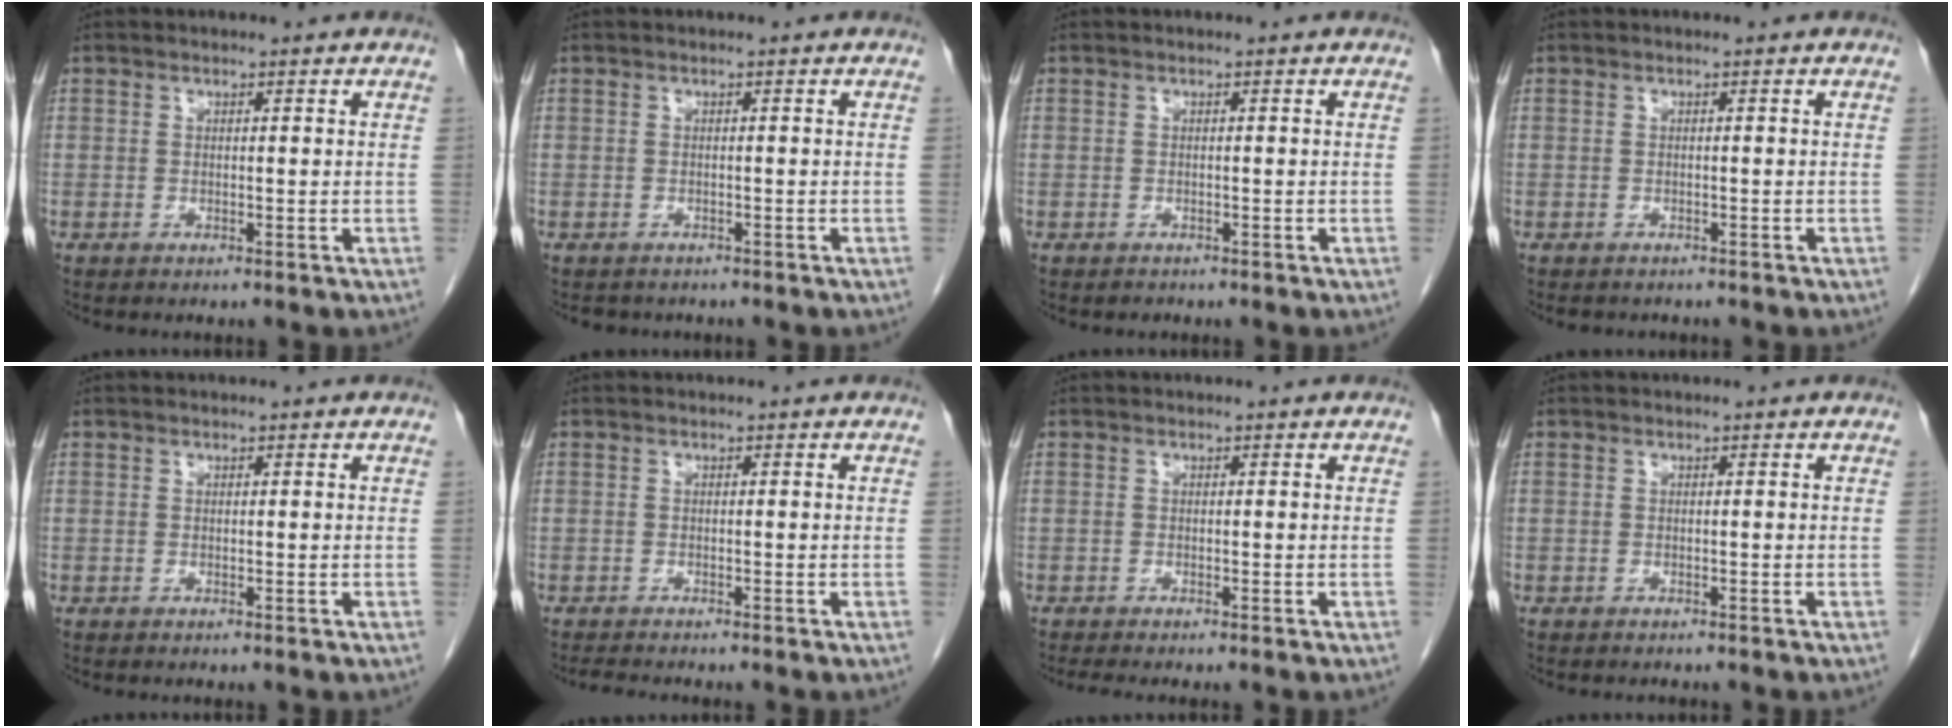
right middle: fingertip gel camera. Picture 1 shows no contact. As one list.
[{"total": 2.7, "force": [-2.3, 1.3, 0.4], "torque": [-0.011, 0.000, -0.029]}, {"total": 0.7, "force": [-0.5, 0.4, 0.0], "torque": [-0.007, 0.001, -0.008]}, {"total": 3.1, "force": [-2.7, 1.3, 0.8], "torque": [-0.009, -0.002, -0.032]}, {"total": 0.0}, {"total": 2.1, "force": [-2.0, 0.1, 0.8], "torque": [-0.016, -0.007, -0.031]}, {"total": 2.3, "force": [-1.9, 0.0, 1.1], "torque": [-0.018, -0.005, -0.031]}, {"total": 1.3, "force": [-1.2, 0.4, 0.3], "torque": [-0.011, -0.003, -0.014]}]